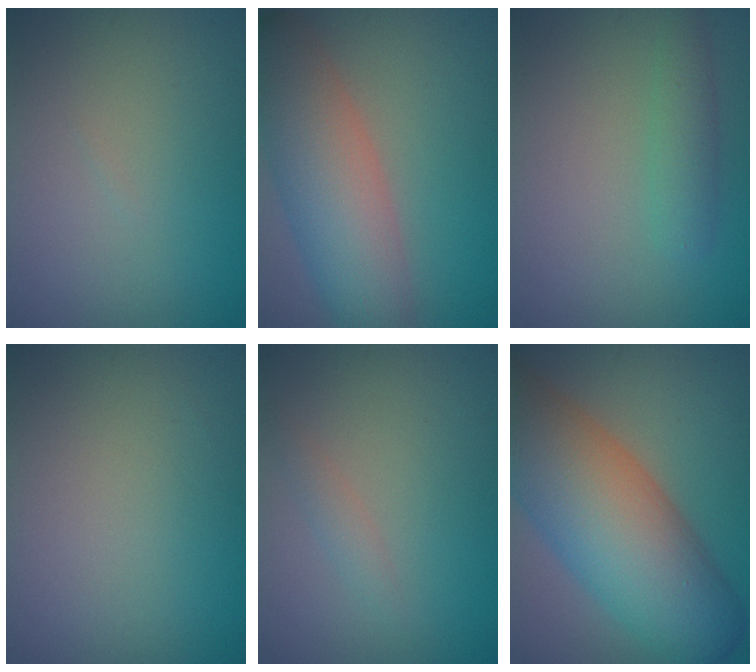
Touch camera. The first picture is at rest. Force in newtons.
{"total": 8.2, "press": 8.2, "slide": 0.6}
{"total": 2.2, "press": 2.2, "slide": 0.1}
{"total": 0.0}
{"total": 1.2, "press": 1.2, "slide": 0.0}
{"total": 13.3, "press": 13.3, "slide": 0.6}